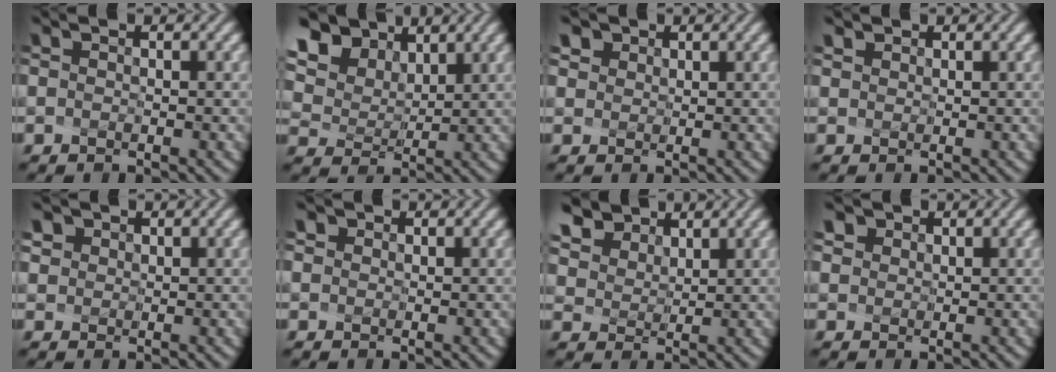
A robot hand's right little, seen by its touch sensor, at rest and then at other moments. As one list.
[{"total": 11.0, "force": [6.6, 7.3, 4.9], "torque": [-0.146, 0.028, 0.135]}, {"total": 2.9, "force": [1.7, 2.2, 0.9], "torque": [-0.022, 0.013, 0.022]}, {"total": 0.6, "force": [0.5, 0.2, -0.1], "torque": [-0.003, 0.011, 0.010]}, {"total": 3.4, "force": [1.8, 2.7, 1.2], "torque": [-0.029, 0.017, 0.022]}, {"total": 1.2, "force": [0.6, 1.0, 0.3], "torque": [0.004, 0.018, 0.000]}, {"total": 6.2, "force": [4.7, 3.7, 1.8], "torque": [-0.087, 0.004, 0.096]}, {"total": 2.5, "force": [1.5, 1.9, 0.8], "torque": [-0.010, 0.017, 0.015]}]